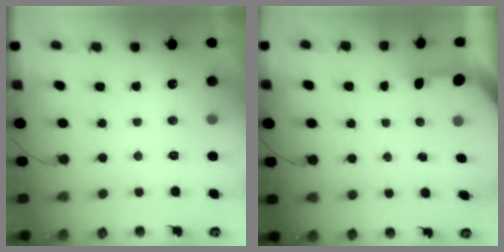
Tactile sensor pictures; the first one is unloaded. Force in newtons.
{"total": 3.3, "press": 3.3, "slide": 0.3}